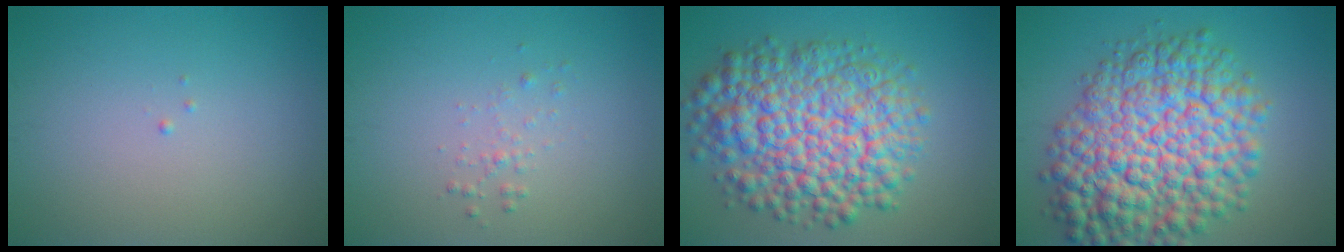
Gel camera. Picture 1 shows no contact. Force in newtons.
{"total": 0.9, "press": 0.9, "slide": 0.0}
{"total": 10.8, "press": 10.8, "slide": 0.3}
{"total": 12.8, "press": 12.8, "slide": 0.3}